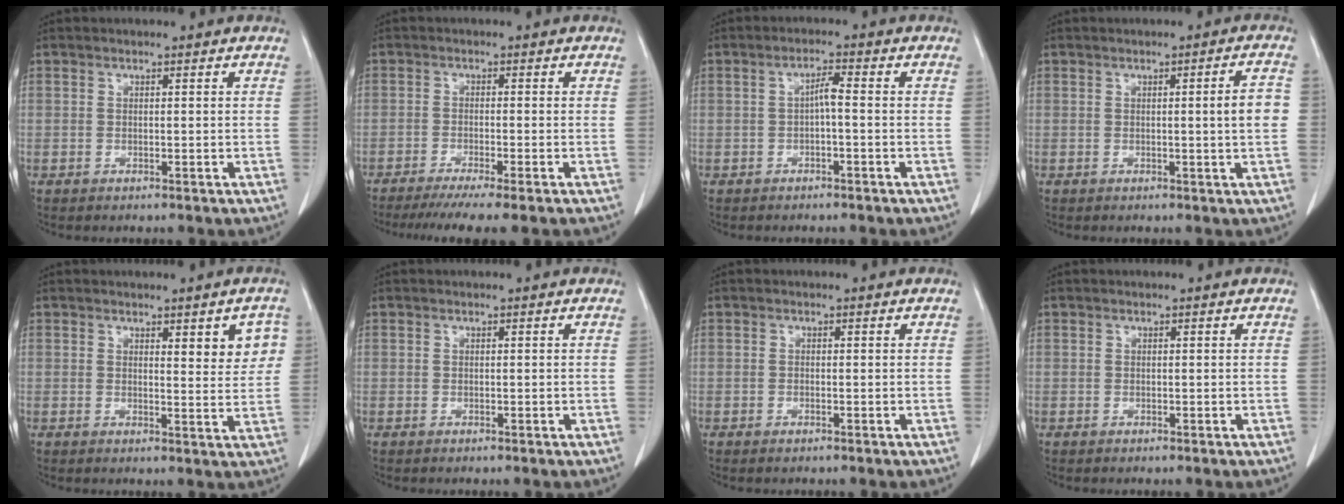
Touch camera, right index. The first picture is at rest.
{"total": 8.3, "force": [-6.8, -0.5, 4.8], "torque": [-0.057, -0.020, -0.104]}
{"total": 2.3, "force": [-0.4, 0.1, 2.2], "torque": [-0.039, 0.006, -0.007]}
{"total": 4.2, "force": [-0.1, -0.1, 4.2], "torque": [-0.054, 0.001, -0.004]}
{"total": 5.1, "force": [1.9, 1.6, 4.5], "torque": [-0.048, -0.002, 0.024]}
{"total": 0.0}
{"total": 0.5, "force": [-0.4, 0.1, 0.3], "torque": [-0.008, -0.001, -0.007]}
{"total": 0.0}